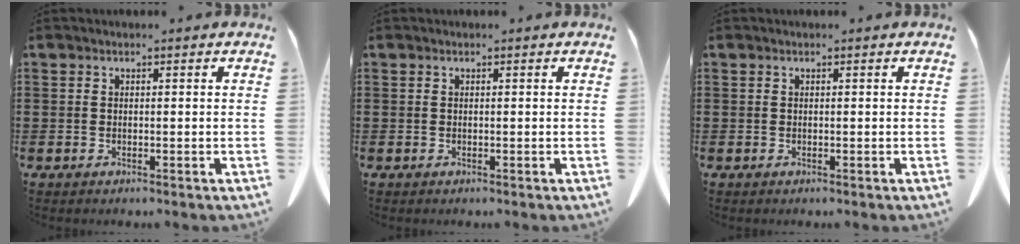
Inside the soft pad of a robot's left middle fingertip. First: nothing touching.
{"total": 0.0}
{"total": 0.0}